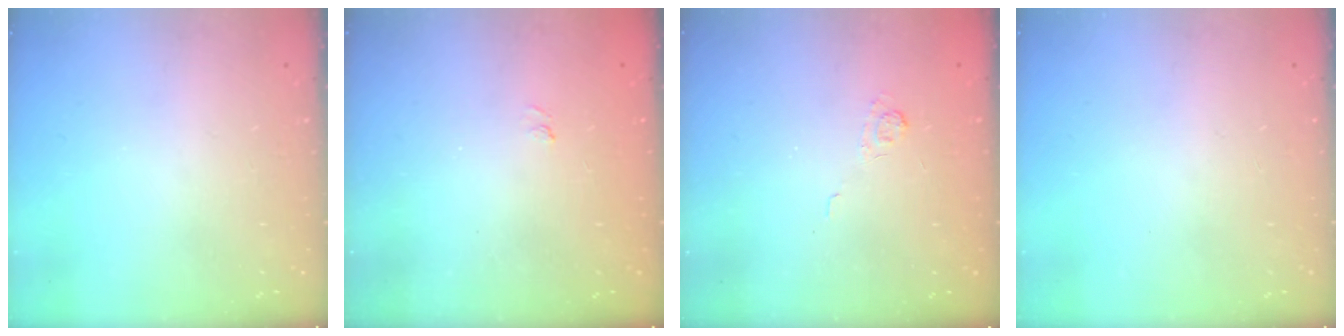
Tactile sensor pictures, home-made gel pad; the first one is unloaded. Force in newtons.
{"total": 1.0, "press": 0.2, "slide": 1.0}
{"total": 2.5, "press": 2.1, "slide": 1.4}
{"total": 0.0}